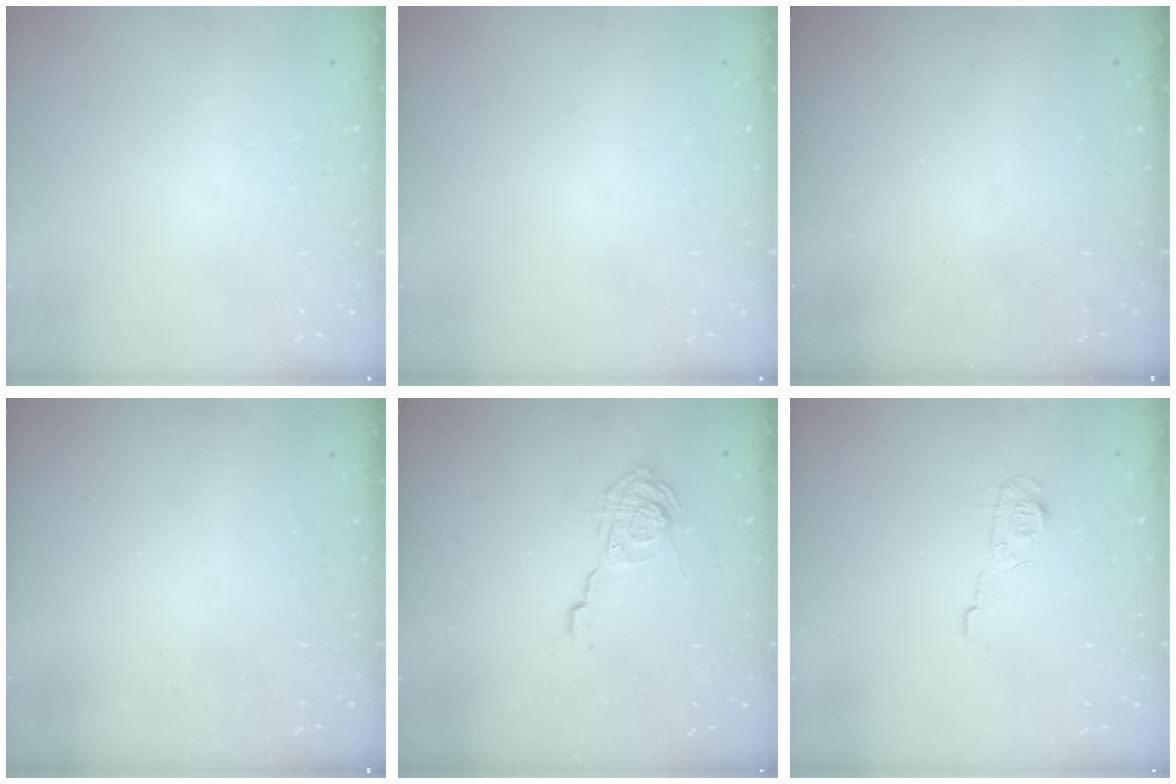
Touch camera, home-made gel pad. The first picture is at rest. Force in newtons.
{"total": 0.0}
{"total": 2.4, "press": 2.3, "slide": 0.8}
{"total": 2.4, "press": 2.3, "slide": 0.7}
{"total": 9.2, "press": 9.2, "slide": 0.2}
{"total": 6.5, "press": 6.4, "slide": 0.7}